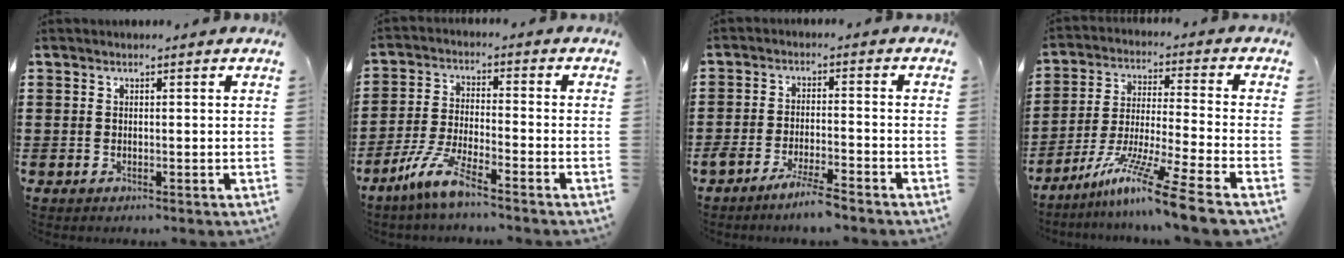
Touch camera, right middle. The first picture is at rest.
{"total": 6.5, "force": [-4.9, 0.4, 4.3], "torque": [-0.109, -0.016, -0.099]}
{"total": 4.5, "force": [-3.8, 0.0, 2.4], "torque": [-0.044, -0.005, -0.070]}
{"total": 11.4, "force": [-8.6, -0.7, 7.4], "torque": [-0.138, 0.000, -0.170]}